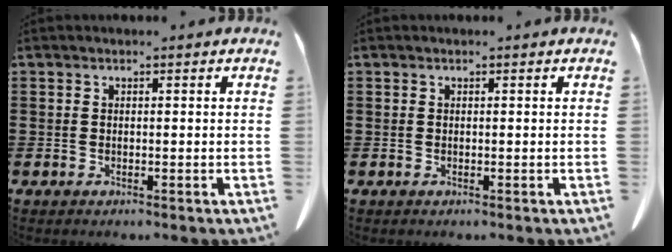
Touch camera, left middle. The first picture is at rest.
{"total": 0.0}